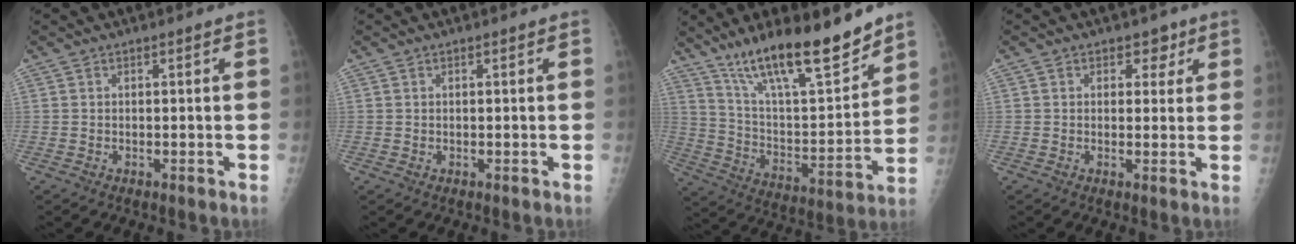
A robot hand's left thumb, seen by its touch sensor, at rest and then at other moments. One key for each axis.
{"total": 0.6, "fx": 0.3, "fy": 0.4, "fz": 0.4, "tx": -0.004, "ty": 0.000, "tz": 0.004}
{"total": 21.6, "fx": 16.0, "fy": 5.1, "fz": 13.5, "tx": -0.196, "ty": -0.084, "tz": 0.280}
{"total": 3.9, "fx": 1.9, "fy": 2.9, "fz": 1.7, "tx": 0.005, "ty": -0.006, "tz": 0.023}